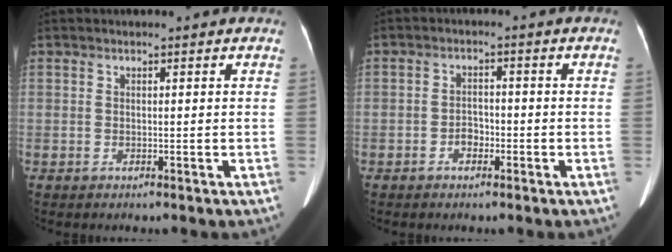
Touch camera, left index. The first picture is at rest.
{"total": 2.3, "force": [-1.2, 1.5, 1.3], "torque": [-0.021, 0.006, -0.021]}